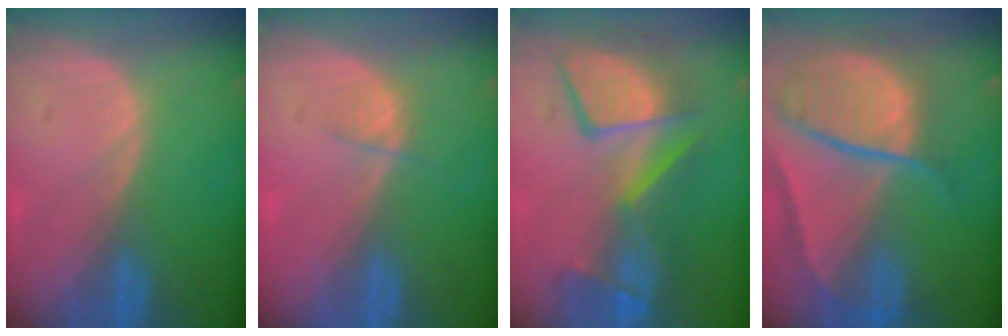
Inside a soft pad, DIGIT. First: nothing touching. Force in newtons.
{"total": 1.4, "press": 1.3, "slide": 0.6}
{"total": 10.4, "press": 9.8, "slide": 3.4}
{"total": 10.8, "press": 9.0, "slide": 5.8}